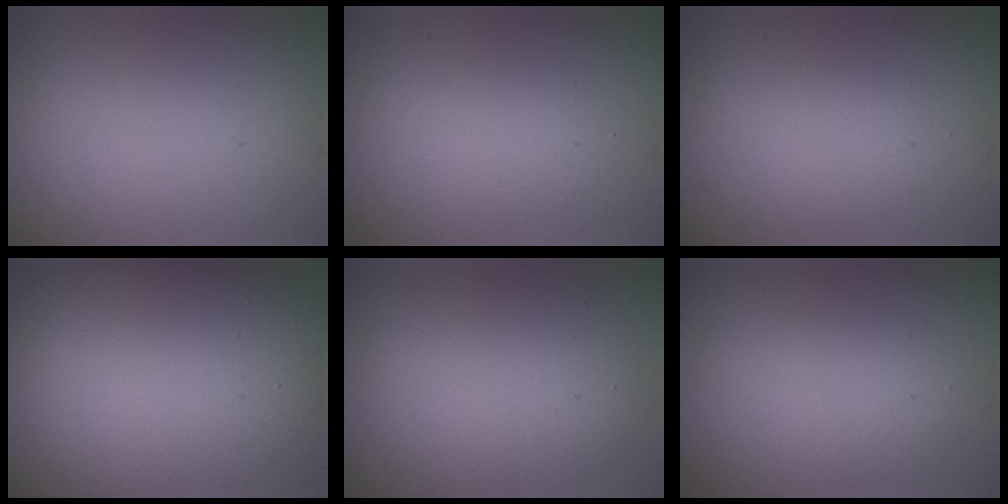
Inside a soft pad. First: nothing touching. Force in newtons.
{"total": 1.9, "press": 1.9, "slide": 0.1}
{"total": 2.0, "press": 2.0, "slide": 0.2}
{"total": 16.8, "press": 16.7, "slide": 1.2}
{"total": 3.7, "press": 3.7, "slide": 0.4}
{"total": 3.2, "press": 3.2, "slide": 0.1}